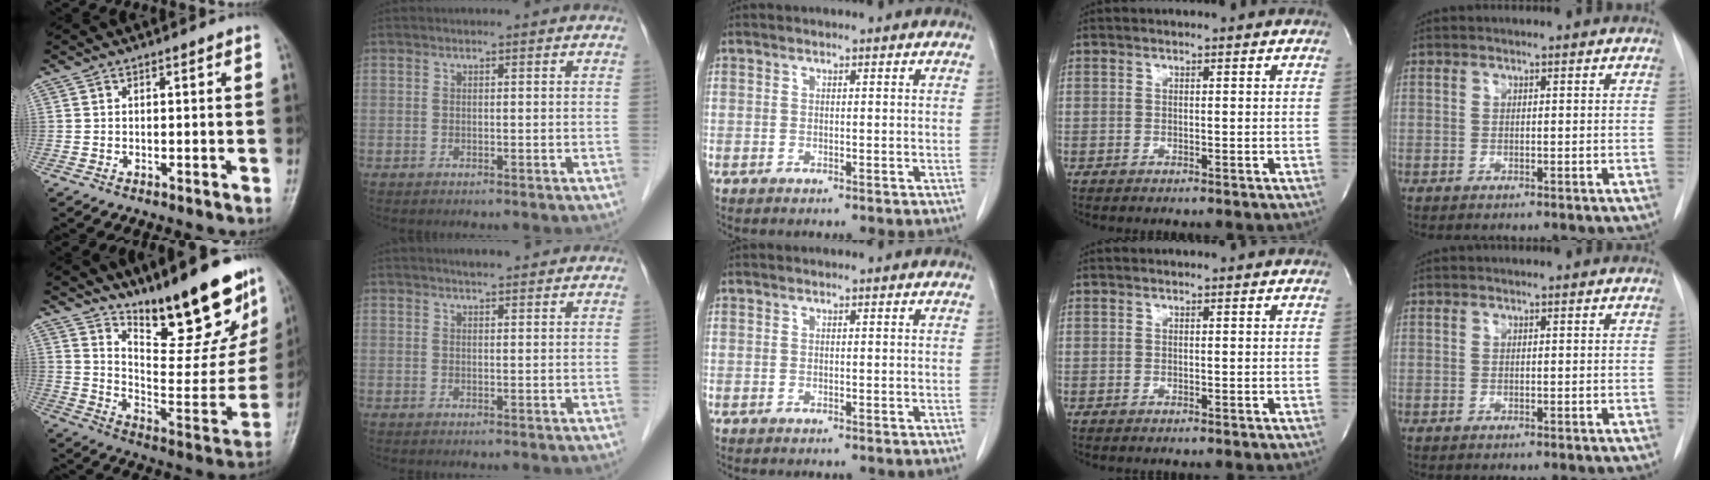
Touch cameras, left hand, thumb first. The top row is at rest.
{"thumb": {"total": 25.1, "force": [18.0, 7.5, 15.8], "torque": [-0.188, -0.108, 0.271]}, "index": {"total": 4.2, "force": [3.7, 1.1, 1.7], "torque": [-0.016, 0.015, 0.054]}}